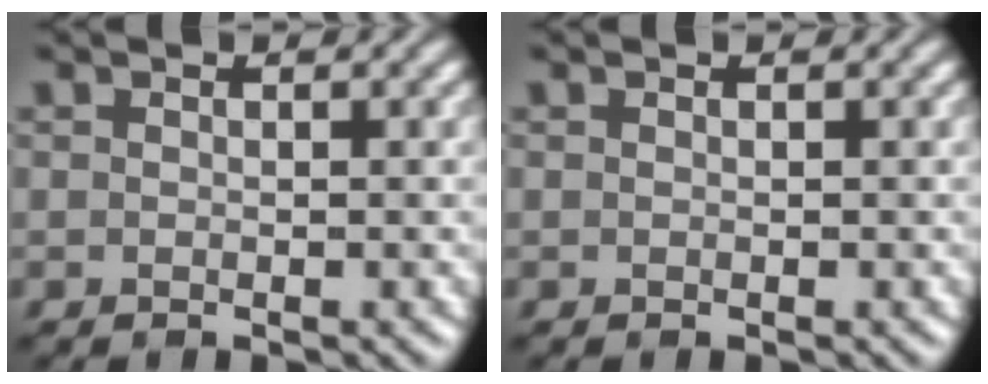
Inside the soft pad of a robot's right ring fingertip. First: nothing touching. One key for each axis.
{"total": 0.0}